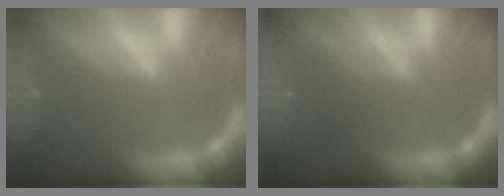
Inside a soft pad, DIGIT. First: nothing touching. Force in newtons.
{"total": 2.0}